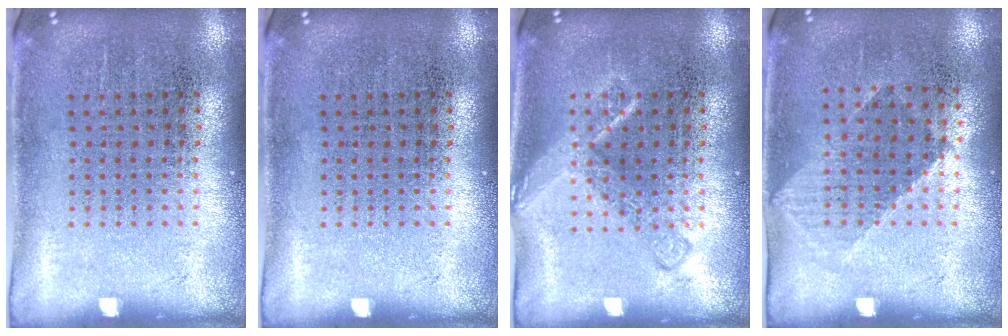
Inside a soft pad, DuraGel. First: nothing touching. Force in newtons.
{"total": 0.0}
{"total": 2.3, "press": 2.3, "slide": 0.5}
{"total": 1.0, "press": 0.8, "slide": 0.5}